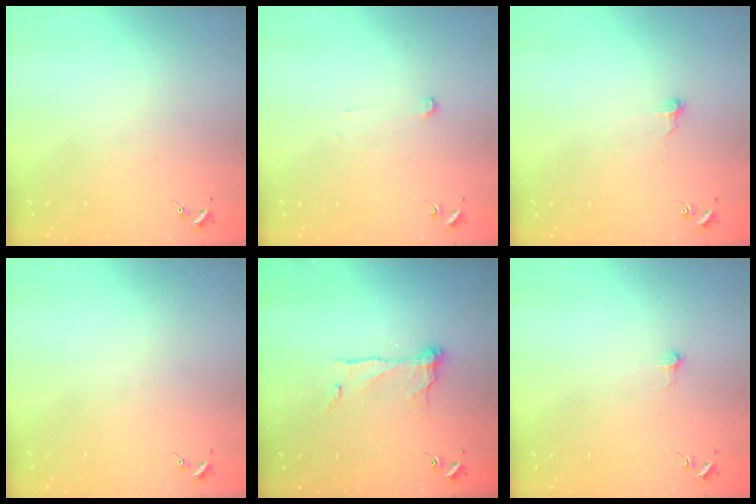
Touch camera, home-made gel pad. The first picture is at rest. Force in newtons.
{"total": 2.9, "press": 2.9, "slide": 0.2}
{"total": 5.3, "press": 5.2, "slide": 0.4}
{"total": 0.0}
{"total": 11.4, "press": 11.3, "slide": 1.0}
{"total": 4.7, "press": 4.7, "slide": 0.4}